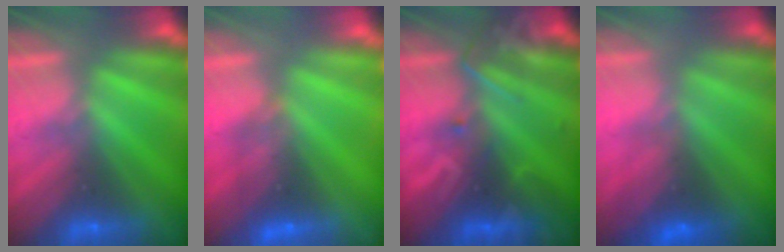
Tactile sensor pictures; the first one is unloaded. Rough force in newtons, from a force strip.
{"total": 2.3}
{"total": 2.7}
{"total": 2.9}